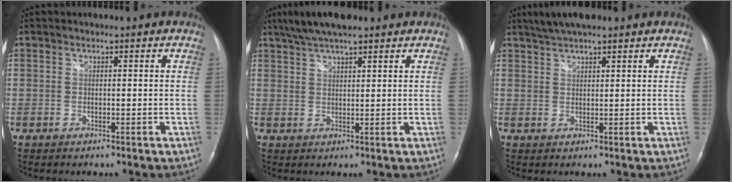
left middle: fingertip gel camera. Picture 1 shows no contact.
{"total": 7.8, "force": [6.1, 1.5, 4.6], "torque": [-0.081, 0.030, 0.105]}
{"total": 5.8, "force": [4.7, 1.1, 3.2], "torque": [-0.056, 0.026, 0.082]}